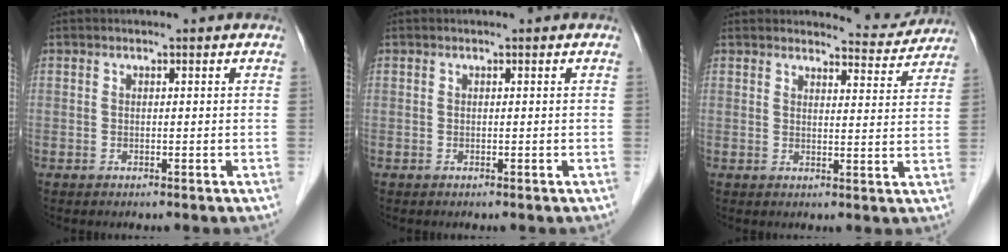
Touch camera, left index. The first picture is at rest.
{"total": 0.0}
{"total": 6.0, "force": [5.9, 0.9, -0.4], "torque": [0.008, -0.017, 0.061]}